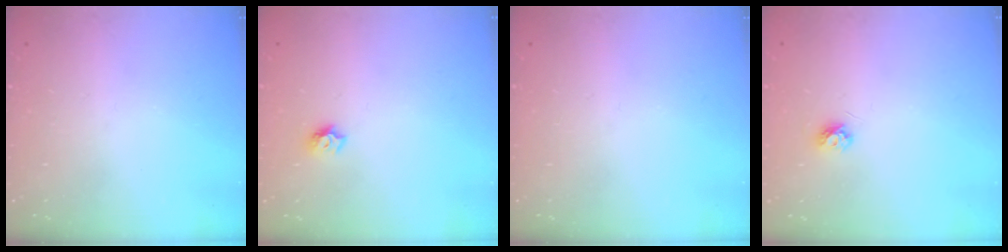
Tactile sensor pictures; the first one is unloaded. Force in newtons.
{"total": 5.6, "press": 5.6, "slide": 0.7}
{"total": 0.0}
{"total": 3.9, "press": 3.8, "slide": 0.7}